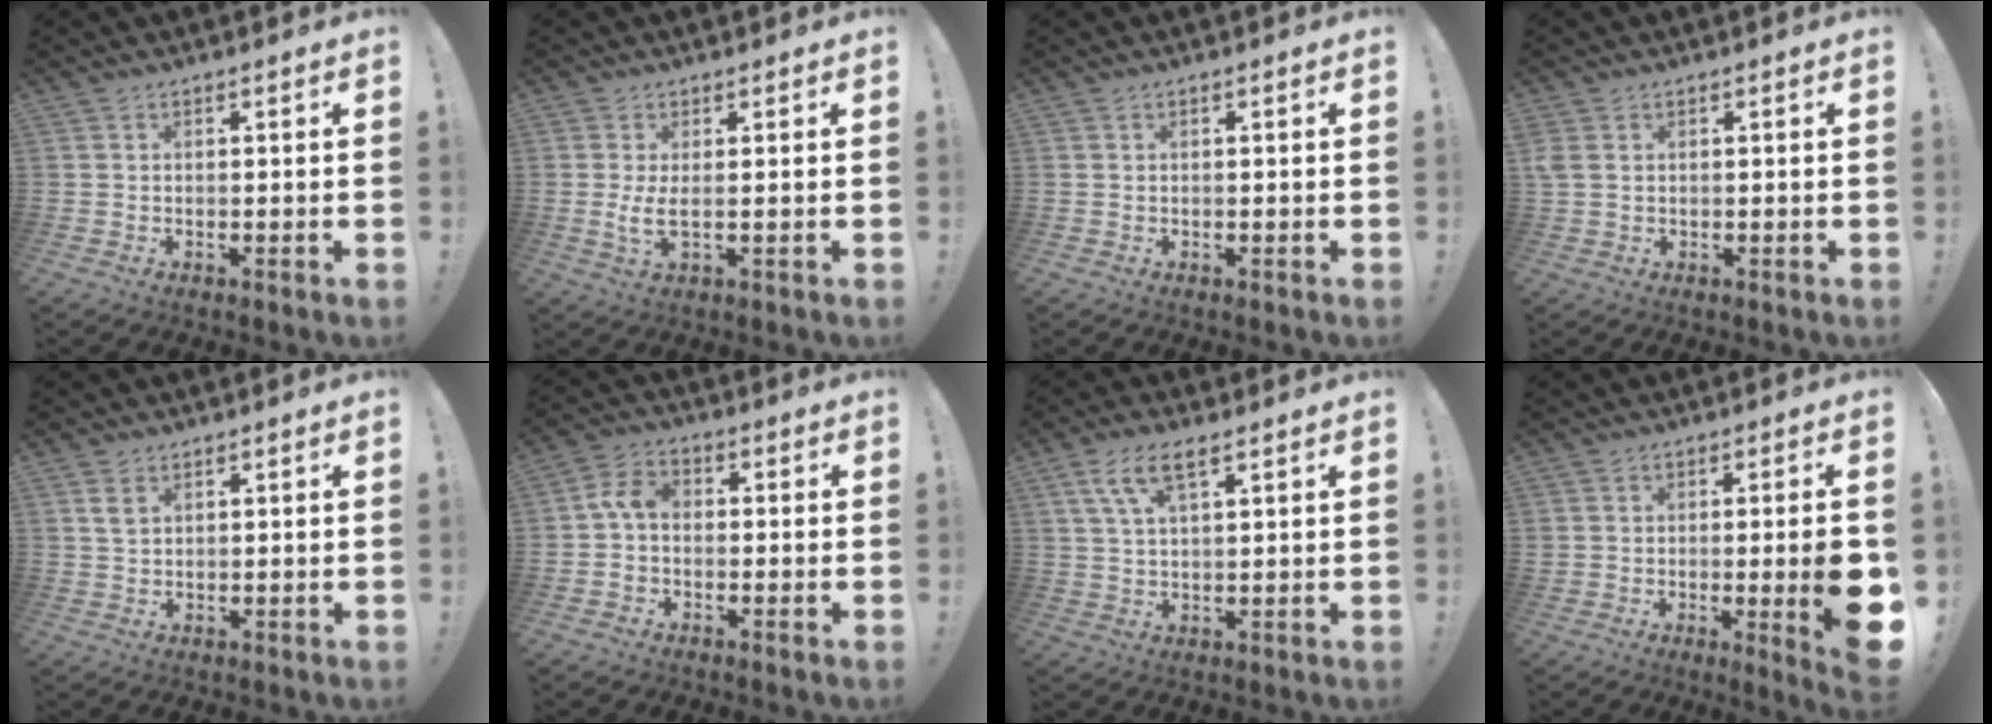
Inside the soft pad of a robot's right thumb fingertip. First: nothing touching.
{"total": 4.2, "force": [0.4, 0.9, 4.1], "torque": [-0.070, -0.014, 0.008]}
{"total": 0.0}
{"total": 2.7, "force": [0.9, 1.8, 1.8], "torque": [-0.043, 0.008, 0.021]}
{"total": 3.3, "force": [1.7, 2.0, 2.0], "torque": [-0.026, -0.005, 0.030]}
{"total": 6.4, "force": [-0.5, 4.3, 4.8], "torque": [-0.101, 0.019, -0.008]}
{"total": 7.9, "force": [4.2, 3.0, 6.0], "torque": [-0.119, 0.003, 0.080]}
{"total": 8.7, "force": [-1.3, 1.0, 8.6], "torque": [-0.120, -0.008, -0.020]}